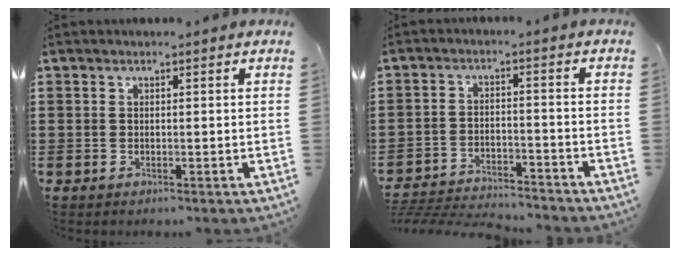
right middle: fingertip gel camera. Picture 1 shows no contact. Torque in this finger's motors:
{"motor_torque": [2.14, 0.00, 0.17, 0.09]}